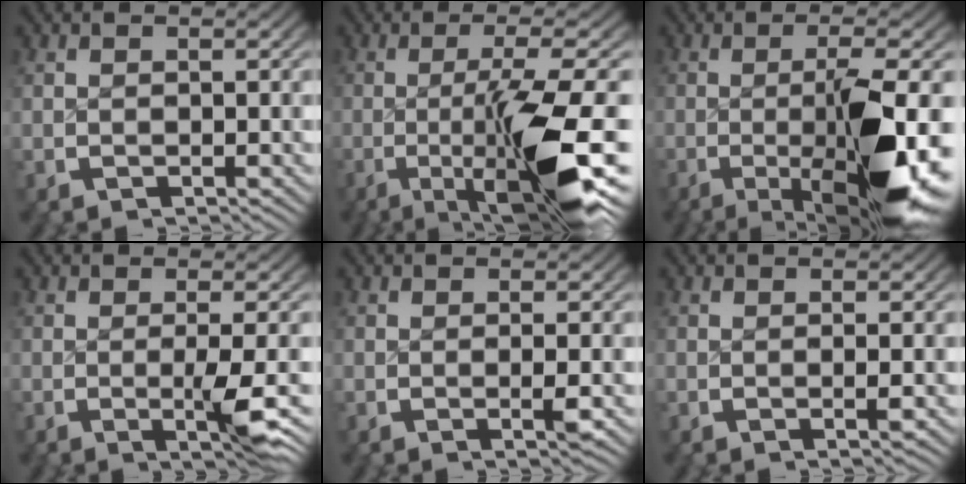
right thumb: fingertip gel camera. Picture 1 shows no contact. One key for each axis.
{"total": 13.7, "fx": -3.4, "fy": 4.6, "fz": 12.4, "tx": -0.205, "ty": -0.026, "tz": -0.037}
{"total": 13.7, "fx": -3.6, "fy": 4.6, "fz": 12.4, "tx": -0.192, "ty": -0.025, "tz": -0.042}
{"total": 4.3, "fx": -0.9, "fy": 1.0, "fz": 4.1, "tx": -0.072, "ty": -0.008, "tz": -0.012}
{"total": 1.4, "fx": -0.2, "fy": 0.3, "fz": 1.4, "tx": -0.022, "ty": 0.003, "tz": -0.007}
{"total": 1.0, "fx": -0.1, "fy": 0.3, "fz": 1.0, "tx": -0.016, "ty": 0.003, "tz": -0.005}